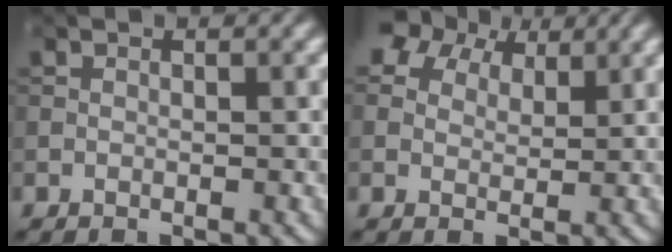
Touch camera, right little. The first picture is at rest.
{"total": 5.4, "force": [3.9, 3.1, 2.2], "torque": [-0.049, 0.013, 0.056]}